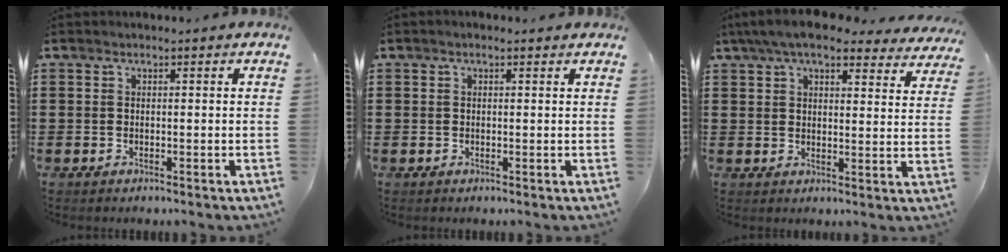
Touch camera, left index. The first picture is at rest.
{"total": 0.6, "force": [0.3, 0.1, 0.4], "torque": [-0.008, 0.002, 0.006]}
{"total": 7.3, "force": [6.2, 1.2, 3.6], "torque": [-0.081, -0.016, 0.112]}